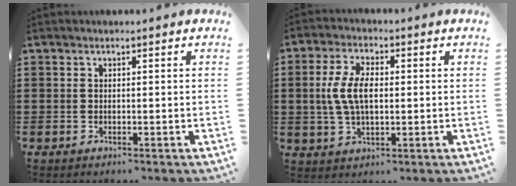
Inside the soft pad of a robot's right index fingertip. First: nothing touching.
{"total": 6.9, "force": [0.1, 3.3, 6.1], "torque": [-0.137, 0.002, -0.006]}